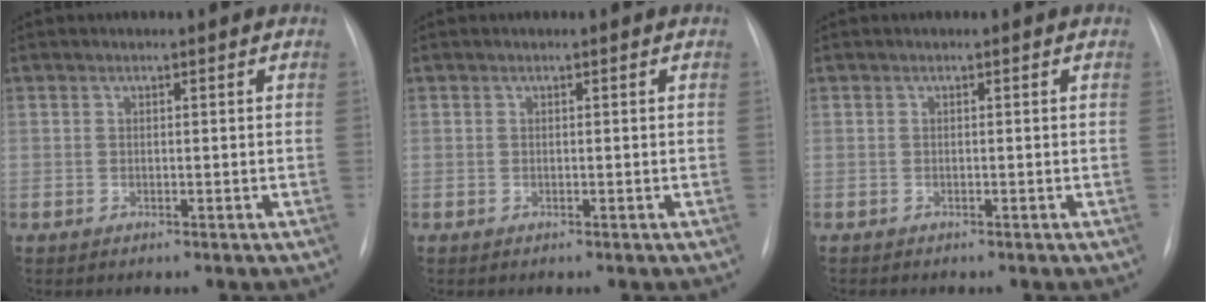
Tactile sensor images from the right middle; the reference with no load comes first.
{"total": 0.0}
{"total": 0.0}